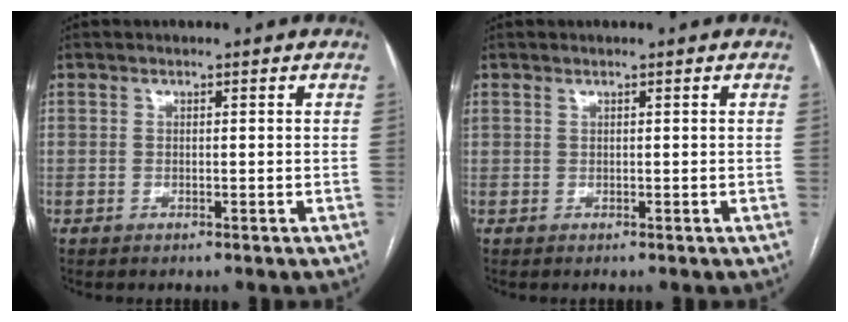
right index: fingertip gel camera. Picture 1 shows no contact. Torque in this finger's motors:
{"motor_torque": [0.27, 0.35, 0.09, 0.03]}